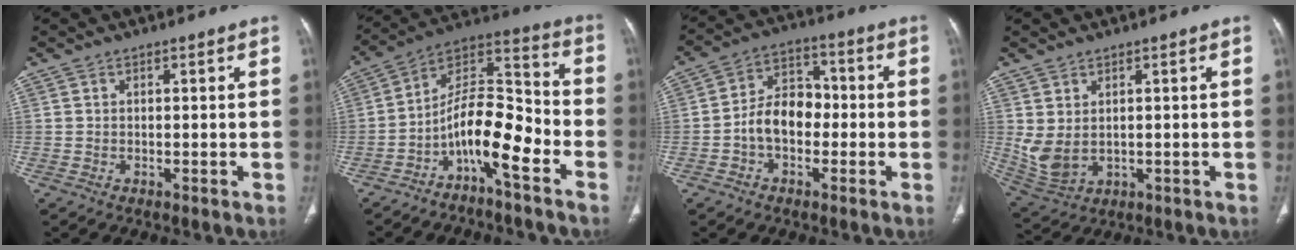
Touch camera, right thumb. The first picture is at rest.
{"total": 12.6, "force": [-6.3, 4.1, 10.1], "torque": [-0.170, 0.087, -0.115]}
{"total": 9.0, "force": [-1.8, 6.3, 6.1], "torque": [-0.083, 0.036, -0.045]}
{"total": 6.5, "force": [1.1, 4.1, 4.9], "torque": [-0.104, -0.006, 0.041]}